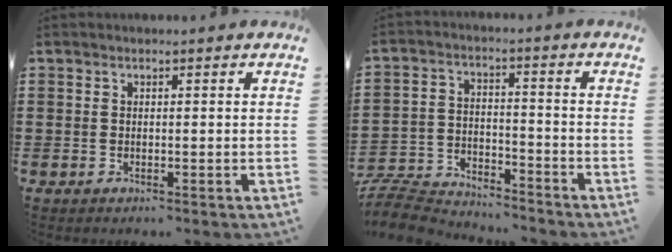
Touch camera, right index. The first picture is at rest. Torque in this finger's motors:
{"motor_torque": [0.12, 0.99, -1.05, -0.21]}